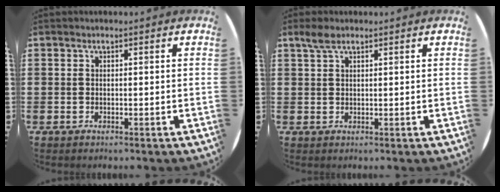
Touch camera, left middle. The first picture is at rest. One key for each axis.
{"total": 2.0, "fx": 1.4, "fy": 0.7, "fz": 1.2, "tx": -0.026, "ty": 0.005, "tz": 0.026}